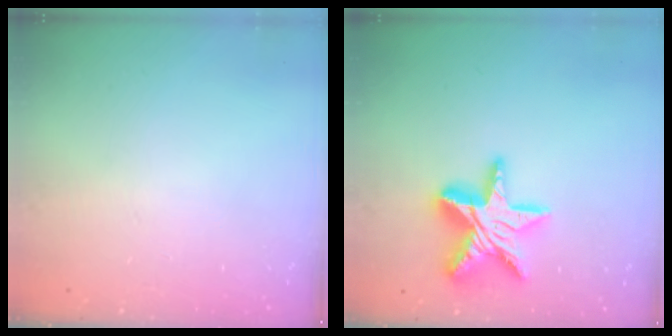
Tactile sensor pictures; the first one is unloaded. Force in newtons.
{"total": 16.5, "press": 16.5, "slide": 1.2}